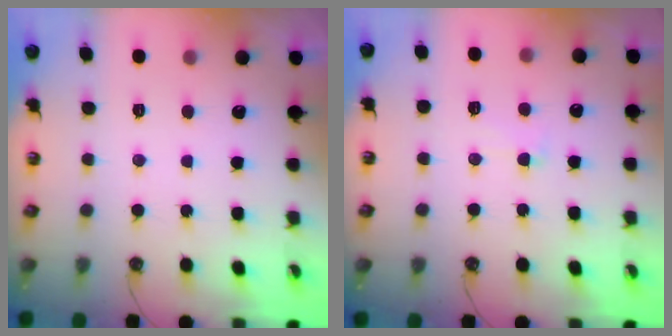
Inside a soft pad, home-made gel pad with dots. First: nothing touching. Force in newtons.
{"total": 1.1, "press": 0.8, "slide": 0.8}